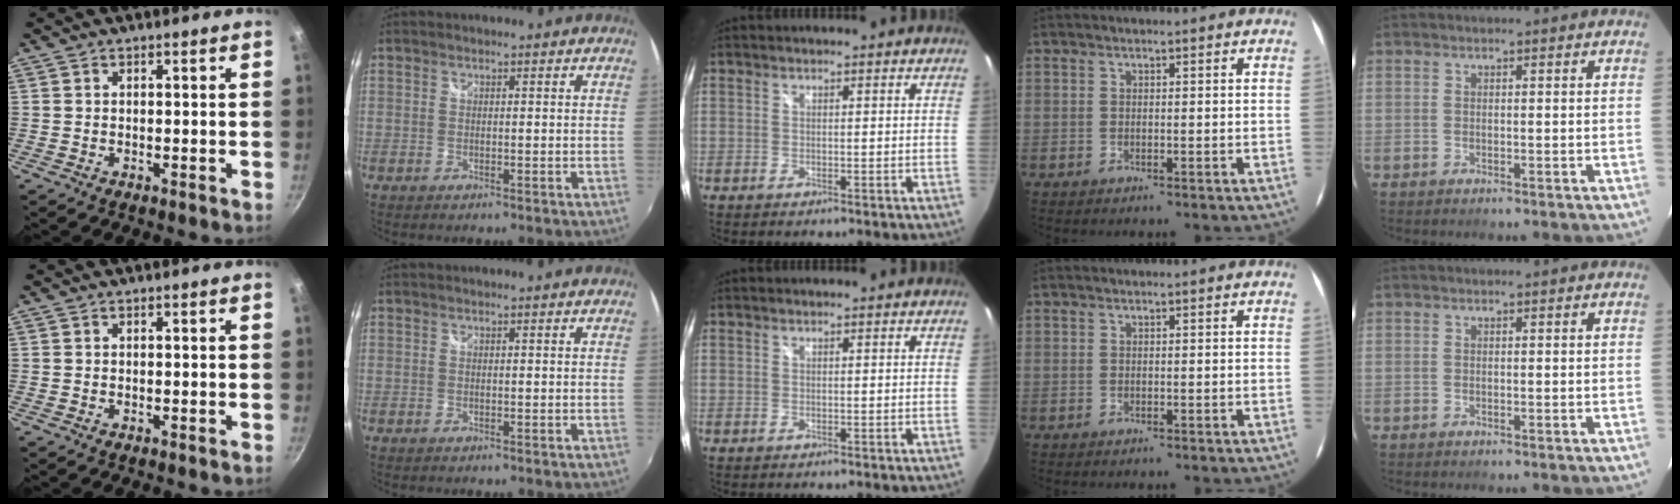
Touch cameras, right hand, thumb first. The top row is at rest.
{}